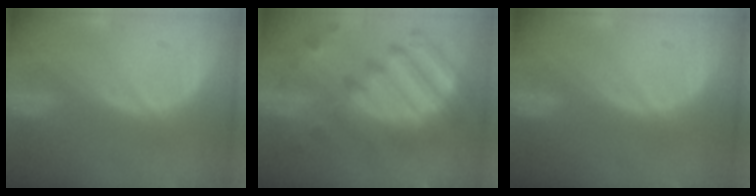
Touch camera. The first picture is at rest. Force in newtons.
{"total": 11.7, "press": 10.3, "slide": 5.6}
{"total": 0.0}